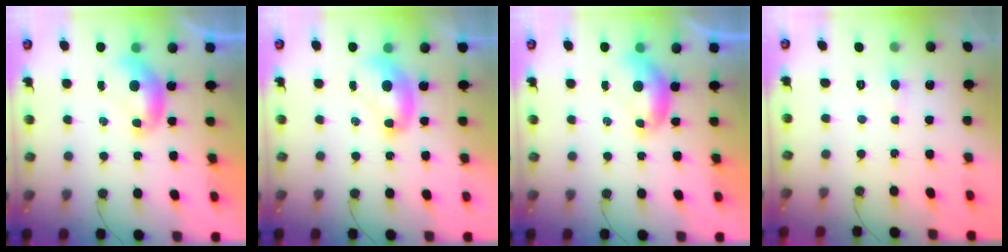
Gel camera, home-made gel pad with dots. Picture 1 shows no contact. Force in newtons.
{"total": 2.2, "press": 2.2, "slide": 0.2}
{"total": 0.0}
{"total": 0.7, "press": 0.5, "slide": 0.5}